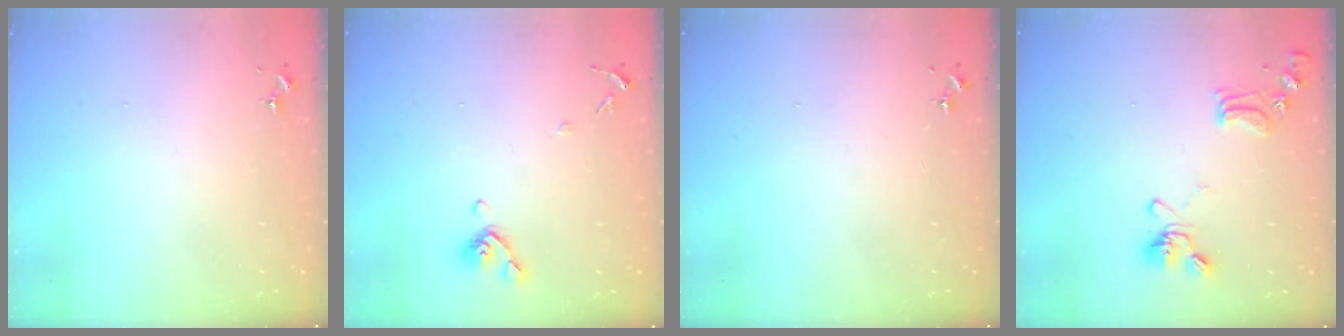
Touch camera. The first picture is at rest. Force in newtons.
{"total": 7.7, "press": 7.6, "slide": 1.4}
{"total": 0.0}
{"total": 13.1, "press": 13.0, "slide": 1.9}